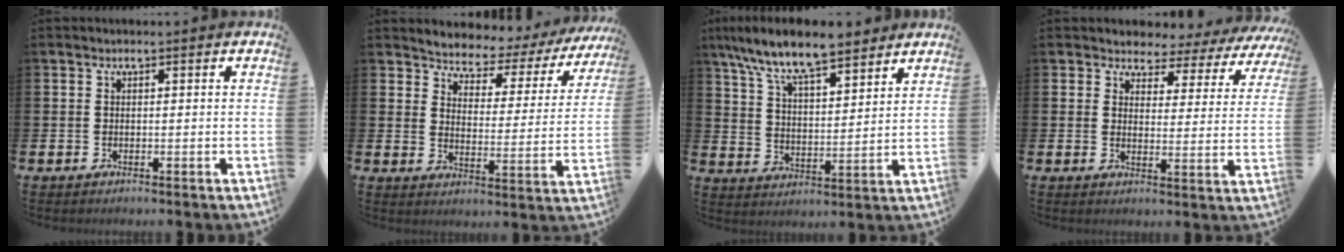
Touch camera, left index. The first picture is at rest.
{"total": 4.6, "force": [4.3, 1.6, 0.3], "torque": [-0.038, -0.039, 0.067]}
{"total": 9.5, "force": [8.6, 1.7, 3.6], "torque": [-0.101, -0.045, 0.154]}
{"total": 2.8, "force": [2.4, 1.6, -0.1], "torque": [-0.014, -0.030, 0.031]}